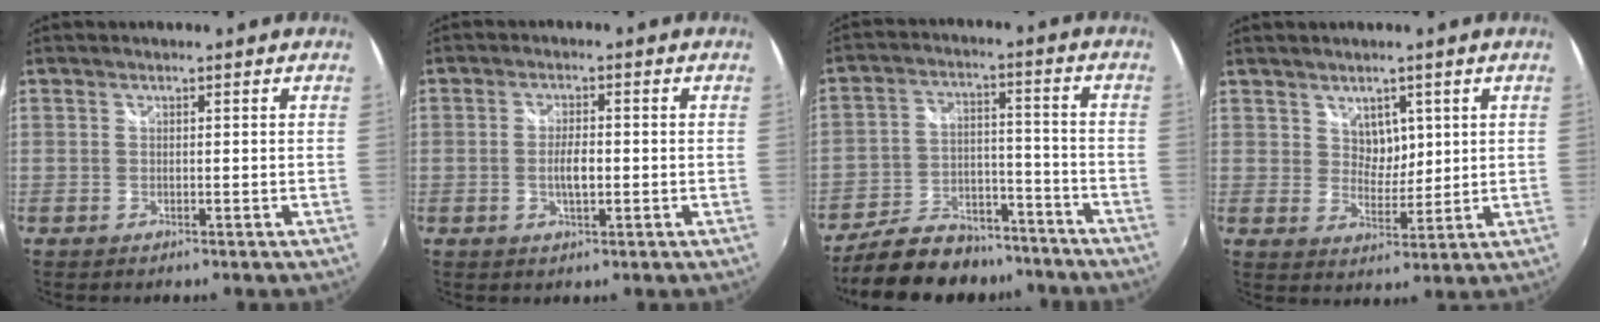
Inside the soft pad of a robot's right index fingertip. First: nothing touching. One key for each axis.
{"total": 3.7, "fx": -0.6, "fy": 1.3, "fz": 3.4, "tx": -0.063, "ty": -0.001, "tz": -0.013}
{"total": 18.2, "fx": -15.0, "fy": 8.2, "fz": 6.3, "tx": -0.144, "ty": 0.024, "tz": -0.210}
{"total": 4.4, "fx": 2.1, "fy": 3.3, "fz": 2.0, "tx": -0.023, "ty": -0.002, "tz": 0.039}